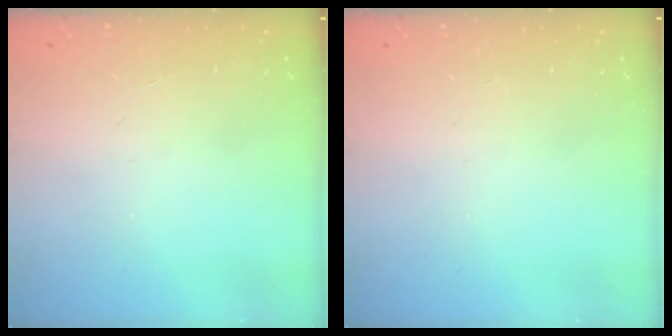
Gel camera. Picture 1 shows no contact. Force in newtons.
{"total": 0.0}